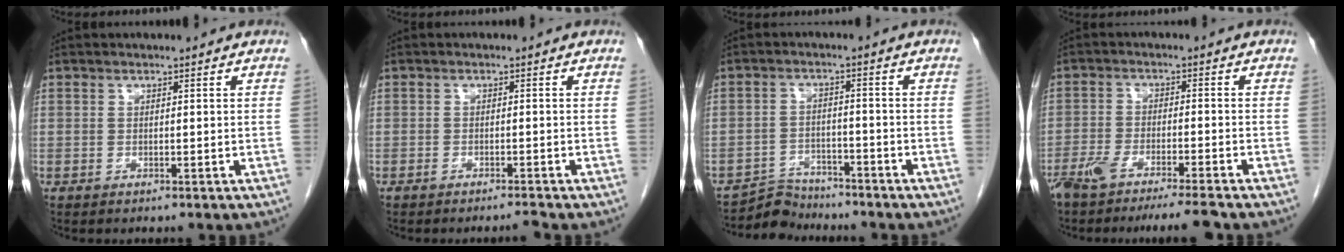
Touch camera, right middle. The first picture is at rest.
{"total": 1.2, "force": [-1.1, -0.2, 0.4], "torque": [-0.007, -0.002, -0.018]}
{"total": 4.9, "force": [-4.6, 1.3, -1.1], "torque": [0.018, 0.003, -0.082]}
{"total": 9.5, "force": [-8.0, -0.2, 5.1], "torque": [-0.075, -0.013, -0.129]}